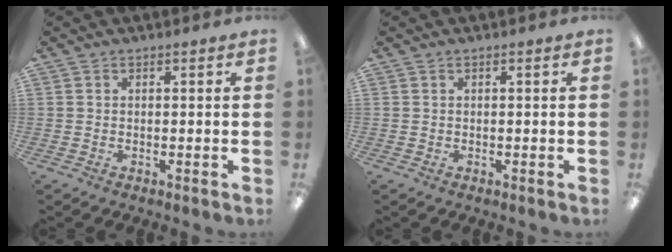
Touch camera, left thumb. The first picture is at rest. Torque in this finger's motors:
{"motor_torque": [-0.08, 0.08, -0.04, 0.19, 0.00]}